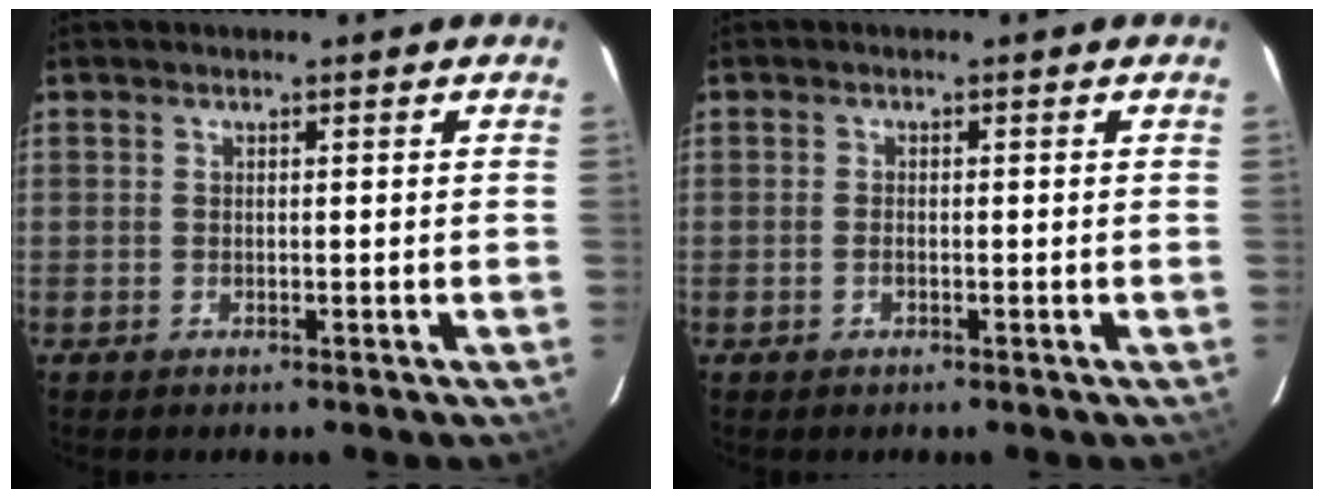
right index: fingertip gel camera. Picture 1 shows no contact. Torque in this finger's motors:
{"motor_torque": [-0.12, -0.02, -0.01, 0.00]}